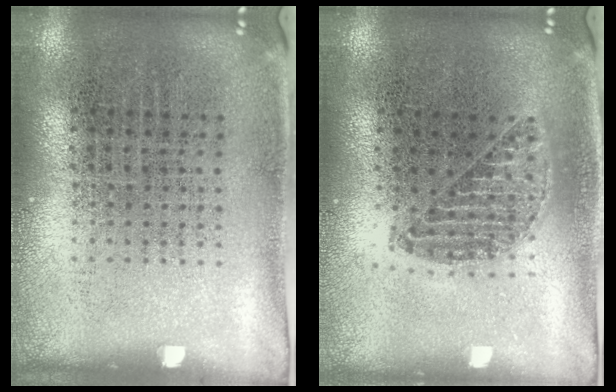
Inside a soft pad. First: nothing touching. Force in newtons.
{"total": 1.1, "press": 1.0, "slide": 0.4}